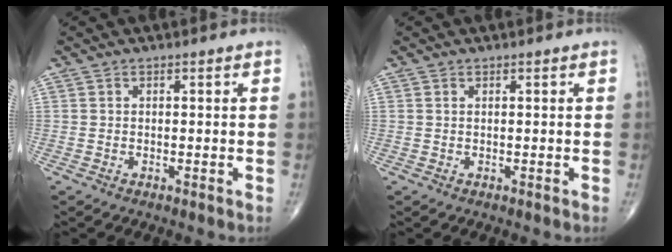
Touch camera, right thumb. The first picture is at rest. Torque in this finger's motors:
{"motor_torque": [0.12, -0.02, -0.09, -0.15, -0.01]}